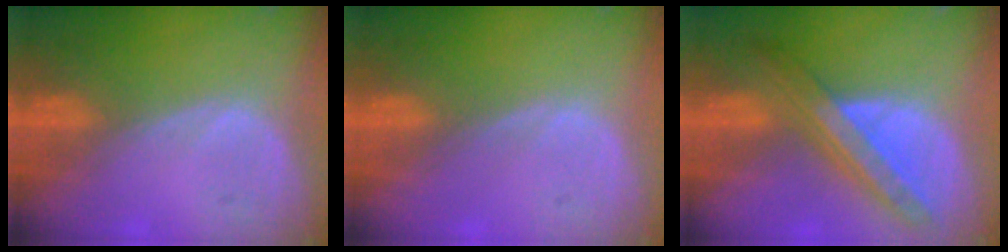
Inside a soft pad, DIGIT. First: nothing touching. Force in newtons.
{"total": 0.0}
{"total": 8.8, "press": 7.6, "slide": 4.4}